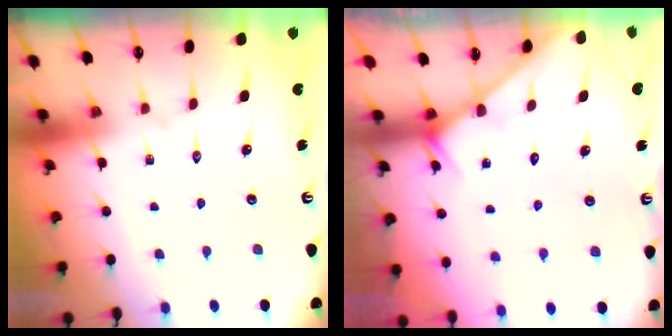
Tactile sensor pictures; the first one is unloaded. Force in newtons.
{"total": 4.5, "press": 4.5, "slide": 0.4}